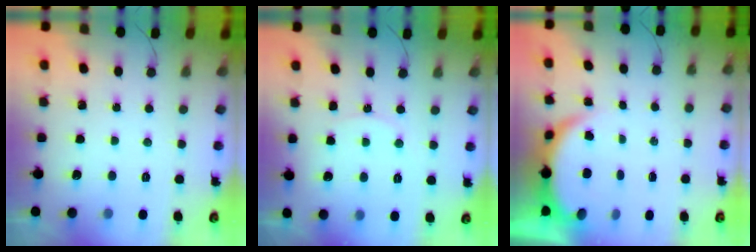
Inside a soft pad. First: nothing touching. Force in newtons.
{"total": 6.9, "press": 6.9, "slide": 0.9}
{"total": 4.0, "press": 3.9, "slide": 0.6}